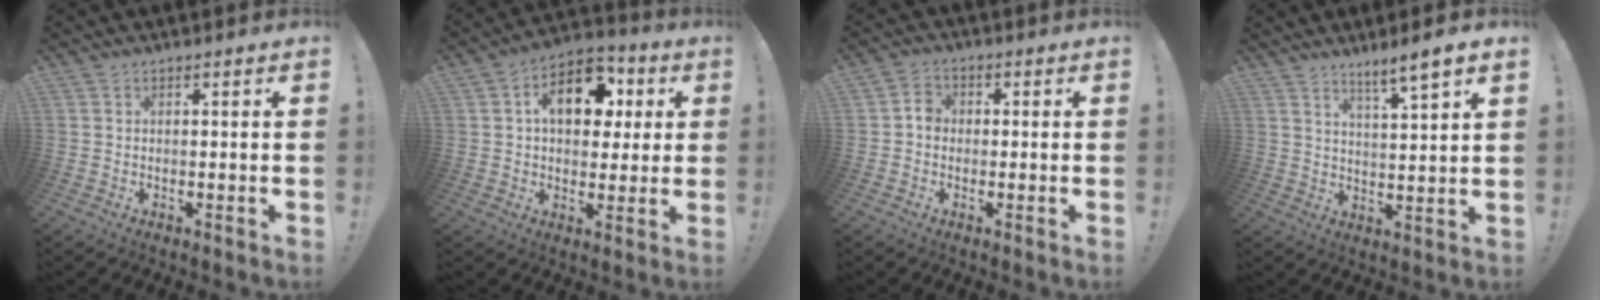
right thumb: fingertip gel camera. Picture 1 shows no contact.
{"total": 14.7, "force": [4.3, 10.0, 9.9], "torque": [-0.131, -0.003, 0.077]}
{"total": 3.7, "force": [-1.0, 3.0, 2.0], "torque": [-0.026, 0.014, -0.018]}
{"total": 6.3, "force": [5.0, -0.3, 4.0], "torque": [-0.054, -0.037, 0.079]}